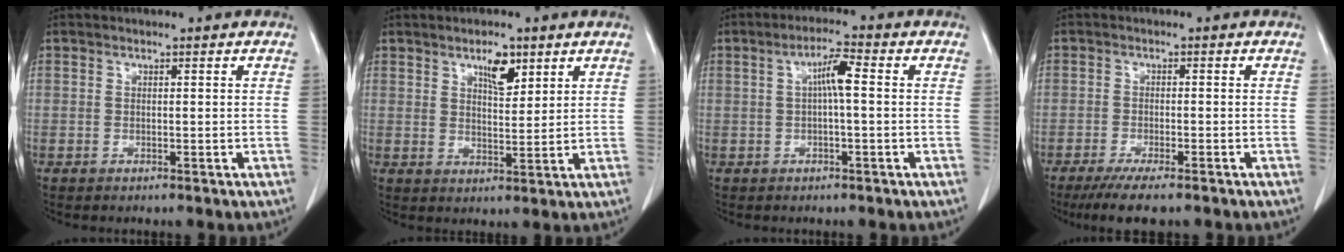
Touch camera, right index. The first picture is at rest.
{"total": 4.7, "force": [2.9, 1.7, 3.3], "torque": [-0.057, -0.001, 0.050]}
{"total": 4.2, "force": [0.4, 0.4, 4.2], "torque": [-0.075, 0.011, 0.006]}
{"total": 6.2, "force": [-4.7, 1.3, 3.8], "torque": [-0.059, -0.012, -0.075]}